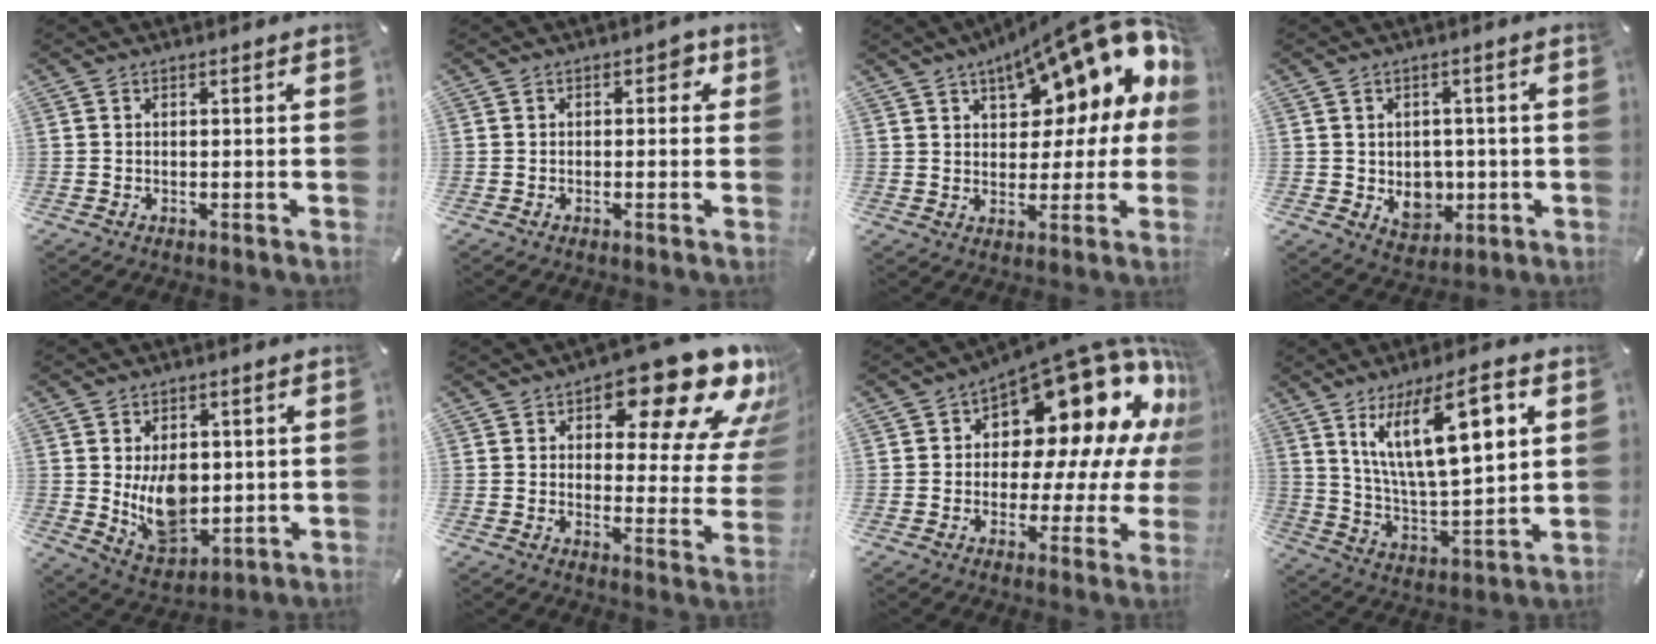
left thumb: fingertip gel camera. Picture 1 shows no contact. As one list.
[{"total": 2.4, "force": [0.0, 1.8, 1.7], "torque": [-0.019, 0.005, -0.007]}, {"total": 17.5, "force": [10.8, 7.9, 11.3], "torque": [-0.164, -0.077, 0.182]}, {"total": 7.4, "force": [-0.5, 6.5, 3.4], "torque": [-0.027, 0.002, -0.003]}, {"total": 11.9, "force": [0.5, 8.8, 7.9], "torque": [-0.122, -0.012, 0.010]}, {"total": 19.8, "force": [13.1, 8.2, 12.4], "torque": [-0.161, -0.095, 0.214]}, {"total": 20.6, "force": [10.3, 11.1, 14.0], "torque": [-0.177, -0.090, 0.172]}, {"total": 18.4, "force": [9.5, 6.6, 14.3], "torque": [-0.267, -0.024, 0.154]}]